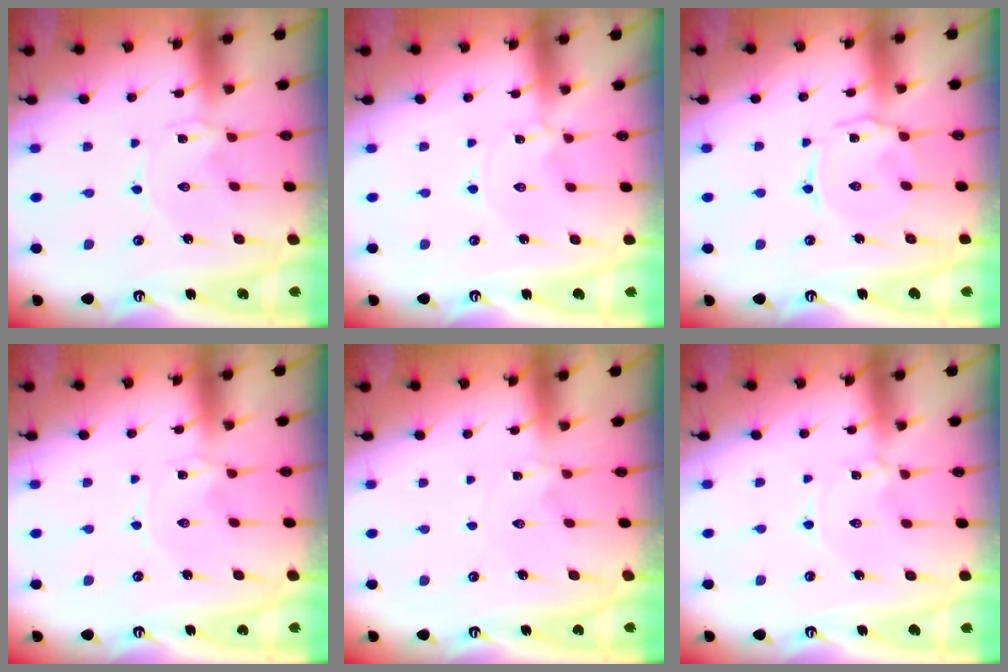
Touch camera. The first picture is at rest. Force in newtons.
{"total": 0.0}
{"total": 3.5, "press": 3.4, "slide": 0.6}
{"total": 0.0}
{"total": 0.0}
{"total": 1.1, "press": 1.1, "slide": 0.2}